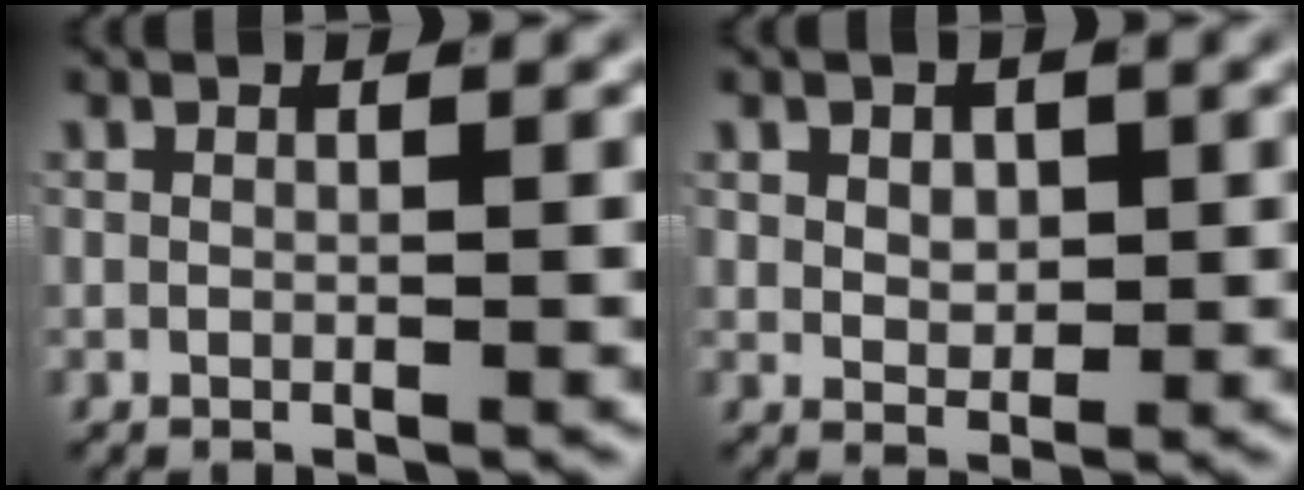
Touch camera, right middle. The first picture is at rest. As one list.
[{"total": 2.1, "force": [0.5, 1.5, 1.4], "torque": [-0.024, -0.016, 0.023]}]